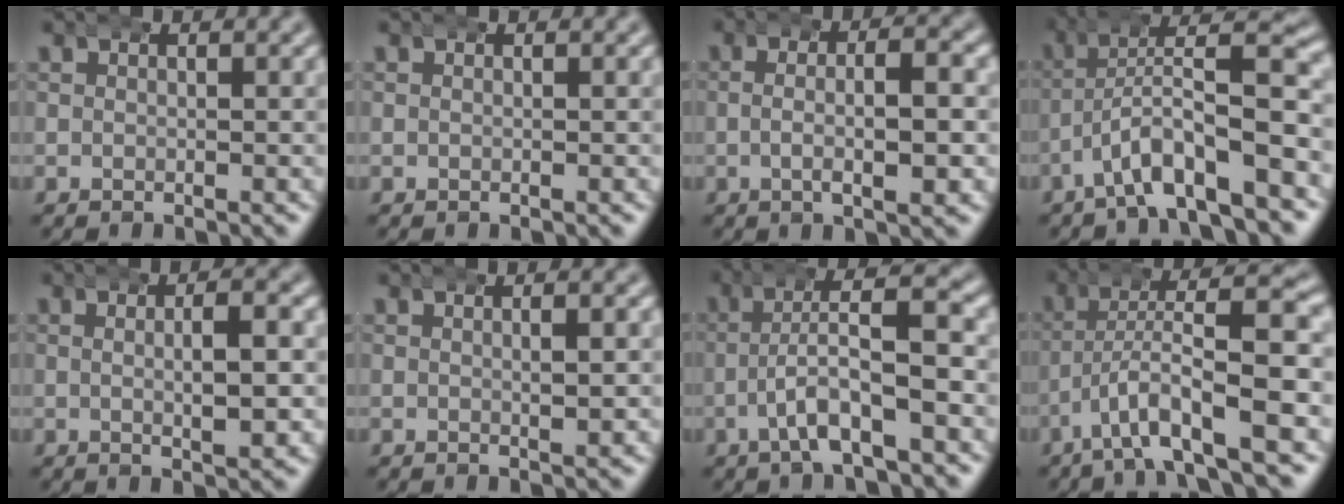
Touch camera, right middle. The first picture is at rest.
{"total": 0.0}
{"total": 4.6, "force": [0.0, 1.3, 4.4], "torque": [-0.056, 0.009, -0.006]}
{"total": 6.8, "force": [-1.7, 2.4, 6.2], "torque": [-0.110, 0.000, -0.022]}
{"total": 3.8, "force": [0.6, 0.9, 3.6], "torque": [-0.048, 0.011, 0.004]}
{"total": 1.5, "force": [0.4, 0.5, 1.4], "torque": [-0.014, 0.008, 0.001]}
{"total": 5.3, "force": [-1.2, 1.5, 5.0], "torque": [-0.073, 0.010, -0.028]}
{"total": 7.4, "force": [-2.5, 2.3, 6.6], "torque": [-0.119, -0.002, -0.036]}